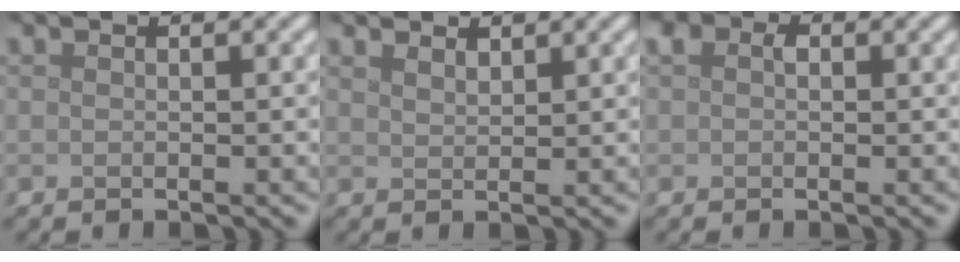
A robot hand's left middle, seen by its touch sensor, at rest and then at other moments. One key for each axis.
{"total": 1.8, "fx": 1.7, "fy": 0.5, "fz": 0.5, "tx": -0.010, "ty": -0.002, "tz": 0.029}
{"total": 1.9, "fx": 0.6, "fy": 1.5, "fz": 1.0, "tx": -0.018, "ty": 0.002, "tz": 0.006}